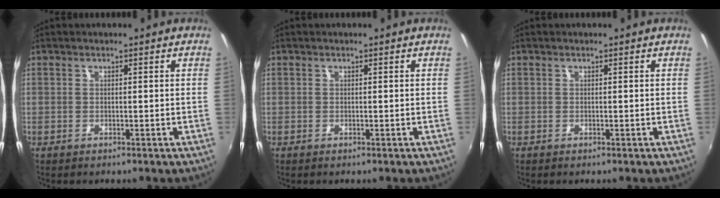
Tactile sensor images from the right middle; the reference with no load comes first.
{"total": 0.0}
{"total": 0.0}